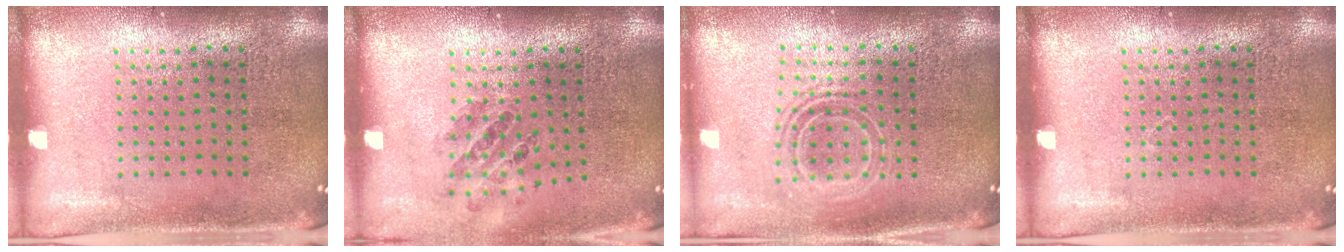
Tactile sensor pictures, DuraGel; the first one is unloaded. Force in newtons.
{"total": 0.9, "press": 0.9, "slide": 0.0}
{"total": 1.6, "press": 1.3, "slide": 1.0}
{"total": 0.0}